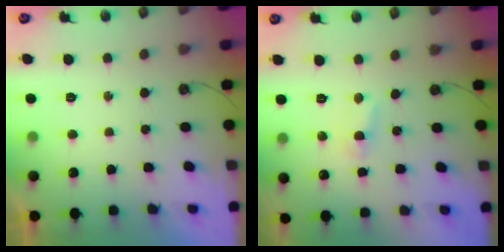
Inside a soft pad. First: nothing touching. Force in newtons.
{"total": 2.9, "press": 2.9, "slide": 0.4}